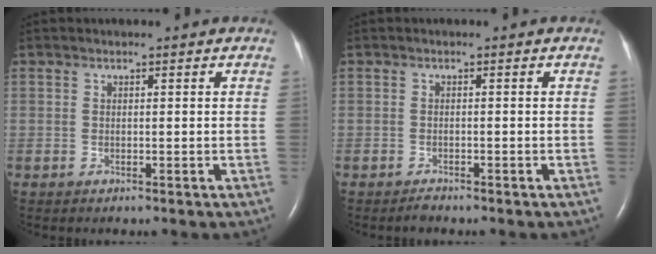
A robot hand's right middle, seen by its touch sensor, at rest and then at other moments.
{"total": 0.9, "force": [-0.9, 0.2, 0.2], "torque": [-0.009, -0.002, -0.014]}